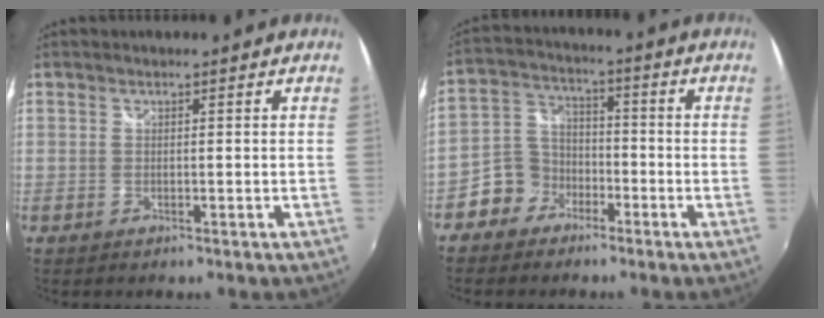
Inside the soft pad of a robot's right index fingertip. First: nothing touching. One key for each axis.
{"total": 7.0, "fx": -4.3, "fy": 5.4, "fz": 1.0, "tx": -0.028, "ty": 0.033, "tz": -0.087}